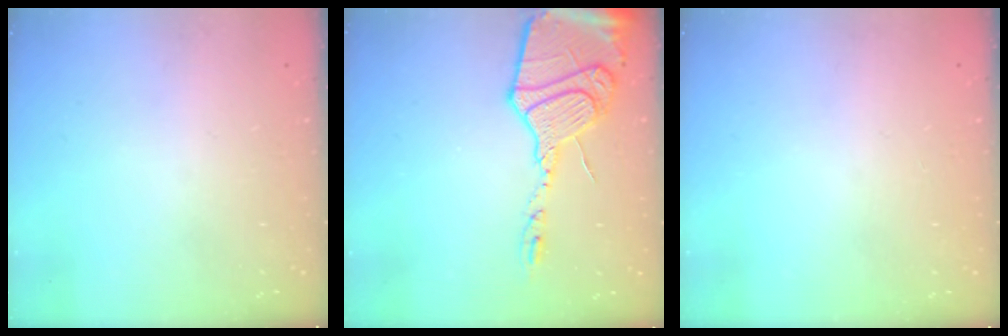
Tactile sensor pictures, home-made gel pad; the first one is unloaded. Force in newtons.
{"total": 18.1, "press": 17.9, "slide": 2.4}
{"total": 0.0}